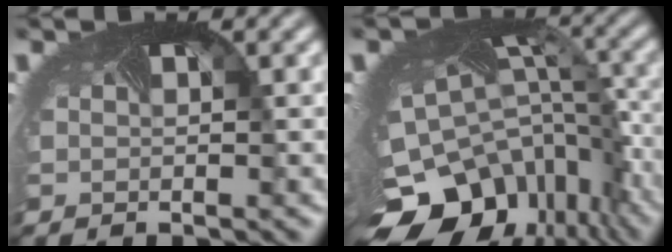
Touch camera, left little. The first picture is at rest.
{"total": 14.6, "force": [-8.2, 9.6, 7.4], "torque": [-0.167, -0.042, -0.102]}